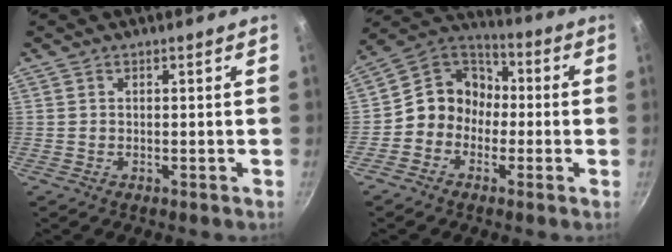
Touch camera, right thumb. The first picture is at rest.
{"total": 10.2, "force": [-1.8, 9.0, 4.5], "torque": [-0.032, 0.043, -0.058]}